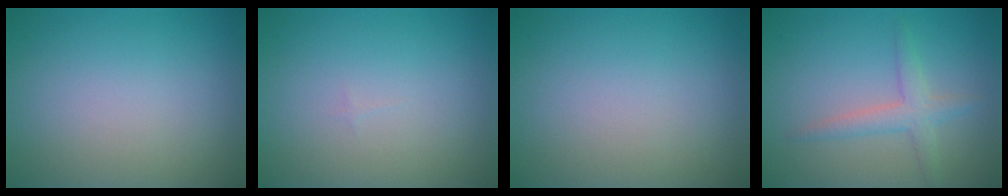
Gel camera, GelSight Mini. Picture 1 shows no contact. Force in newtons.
{"total": 0.0}
{"total": 0.0}
{"total": 2.4, "press": 2.4, "slide": 0.1}